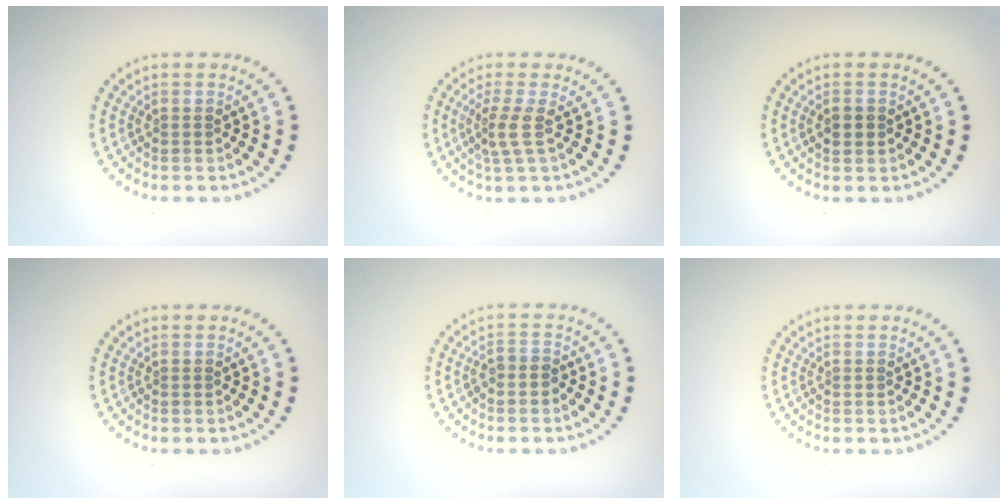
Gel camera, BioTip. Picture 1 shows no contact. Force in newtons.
{"total": 2.2, "press": 1.6, "slide": 1.5}
{"total": 1.8, "press": 1.8, "slide": 0.1}
{"total": 0.0}
{"total": 1.5, "press": 1.3, "slide": 0.8}
{"total": 0.0}